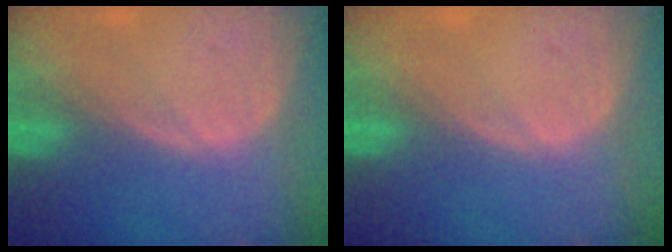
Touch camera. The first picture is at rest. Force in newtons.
{"total": 0.0}